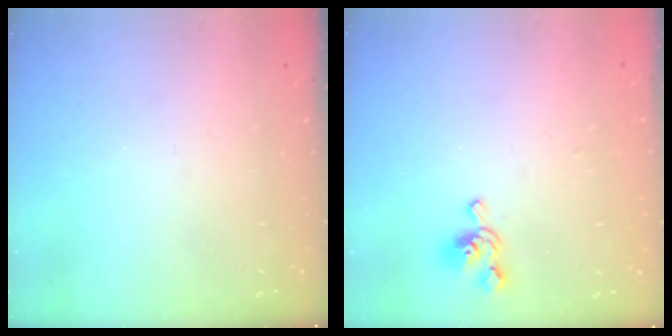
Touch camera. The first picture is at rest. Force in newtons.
{"total": 1.7, "press": 1.4, "slide": 1.0}